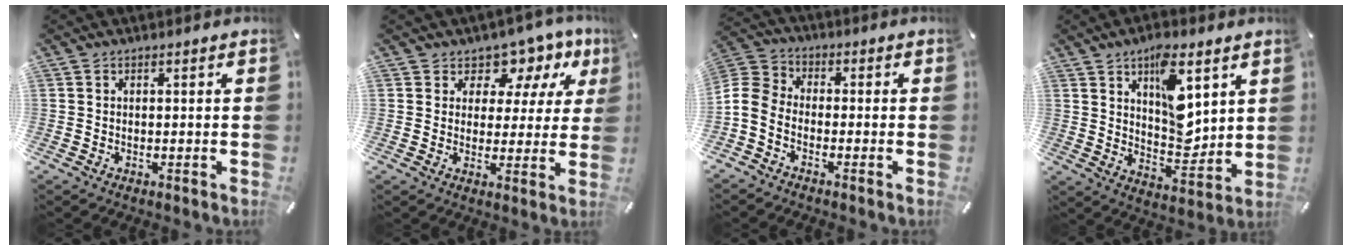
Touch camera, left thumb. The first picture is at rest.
{"total": 8.3, "force": [4.9, 5.8, 3.2], "torque": [-0.047, -0.042, 0.086]}
{"total": 6.4, "force": [-3.3, 4.3, 3.3], "torque": [-0.077, 0.015, -0.064]}
{"total": 13.1, "force": [6.3, 6.6, 9.4], "torque": [-0.115, -0.042, 0.104]}